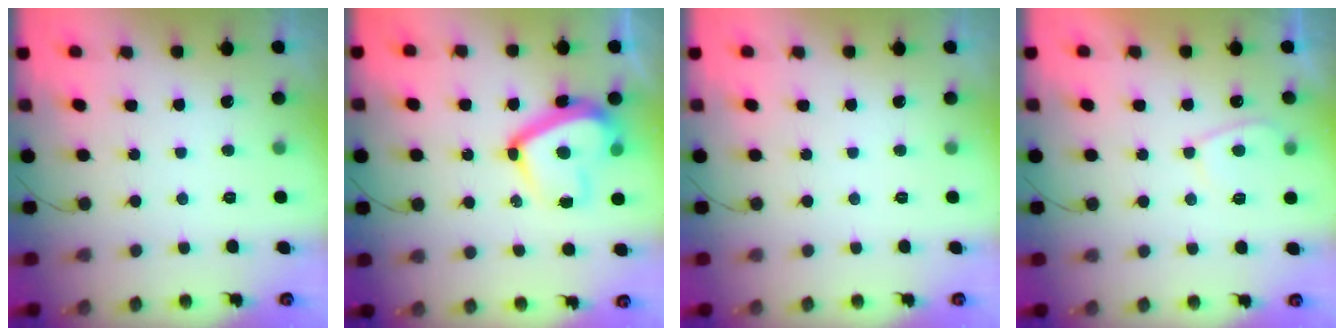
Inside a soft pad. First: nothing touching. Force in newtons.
{"total": 15.3, "press": 15.2, "slide": 1.7}
{"total": 0.0}
{"total": 4.1, "press": 4.0, "slide": 0.8}